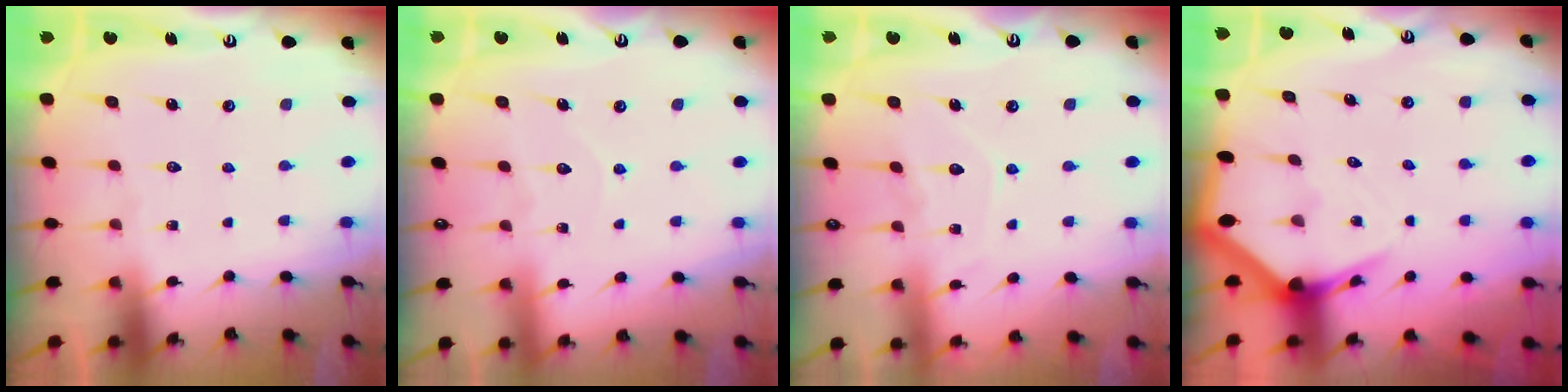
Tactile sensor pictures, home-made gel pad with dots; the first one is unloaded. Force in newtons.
{"total": 5.1, "press": 5.1, "slide": 0.5}
{"total": 7.3, "press": 7.2, "slide": 0.7}
{"total": 4.5, "press": 4.5, "slide": 0.5}